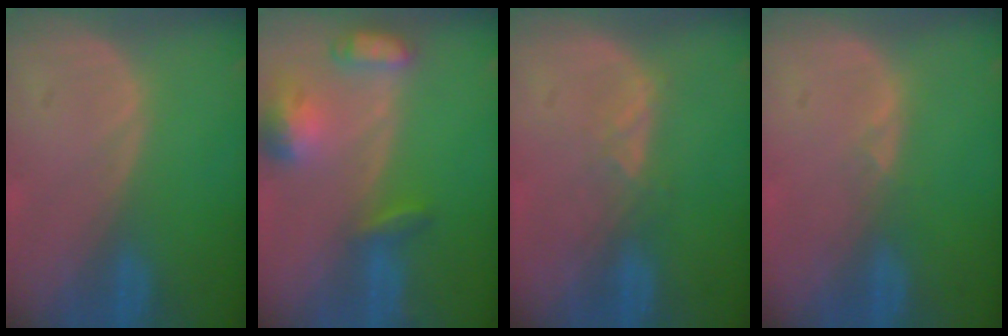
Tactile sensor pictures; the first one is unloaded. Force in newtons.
{"total": 6.6, "press": 6.3, "slide": 2.2}
{"total": 2.3, "press": 2.2, "slide": 0.9}
{"total": 0.7, "press": 0.6, "slide": 0.3}